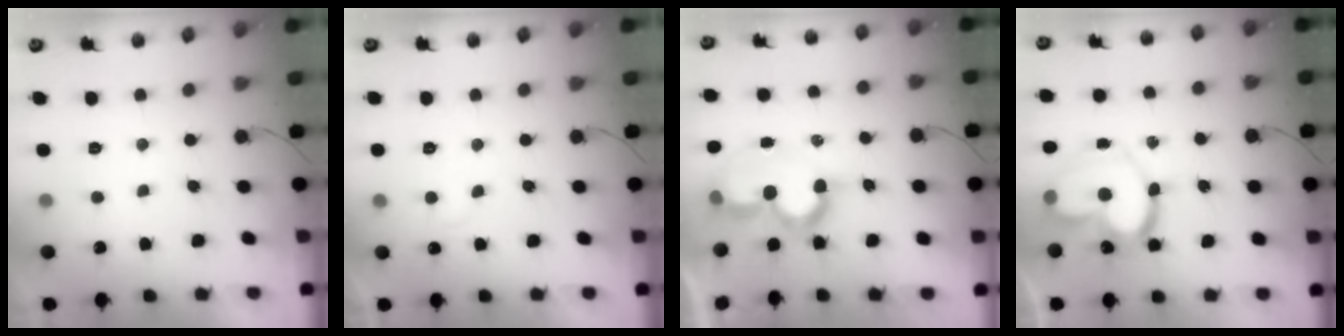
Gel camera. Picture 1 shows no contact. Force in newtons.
{"total": 5.3, "press": 5.3, "slide": 0.3}
{"total": 8.9, "press": 8.9, "slide": 0.7}
{"total": 19.2, "press": 19.2, "slide": 1.4}